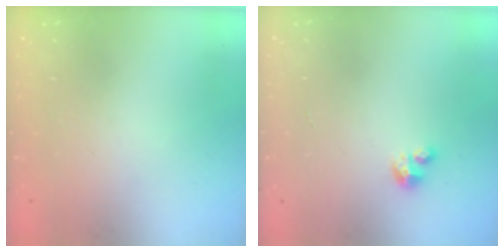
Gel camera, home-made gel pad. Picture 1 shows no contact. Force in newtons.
{"total": 2.4, "press": 2.4, "slide": 0.1}